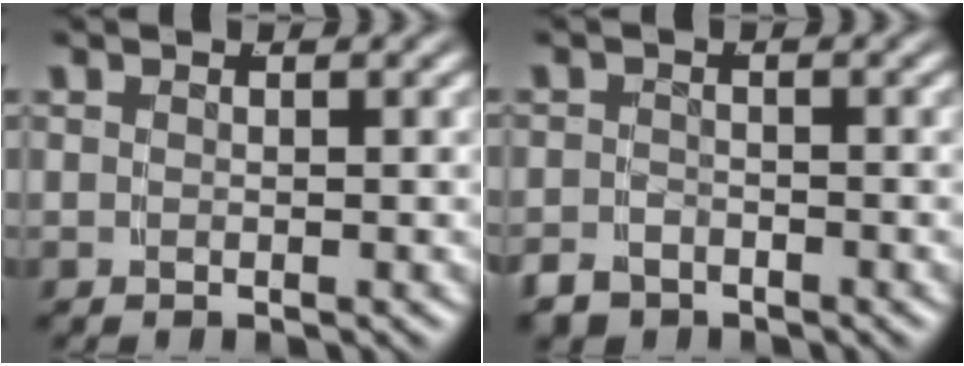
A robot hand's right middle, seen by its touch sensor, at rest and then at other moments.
{"total": 2.6, "force": [-2.3, 1.3, 0.2], "torque": [-0.006, -0.017, -0.033]}